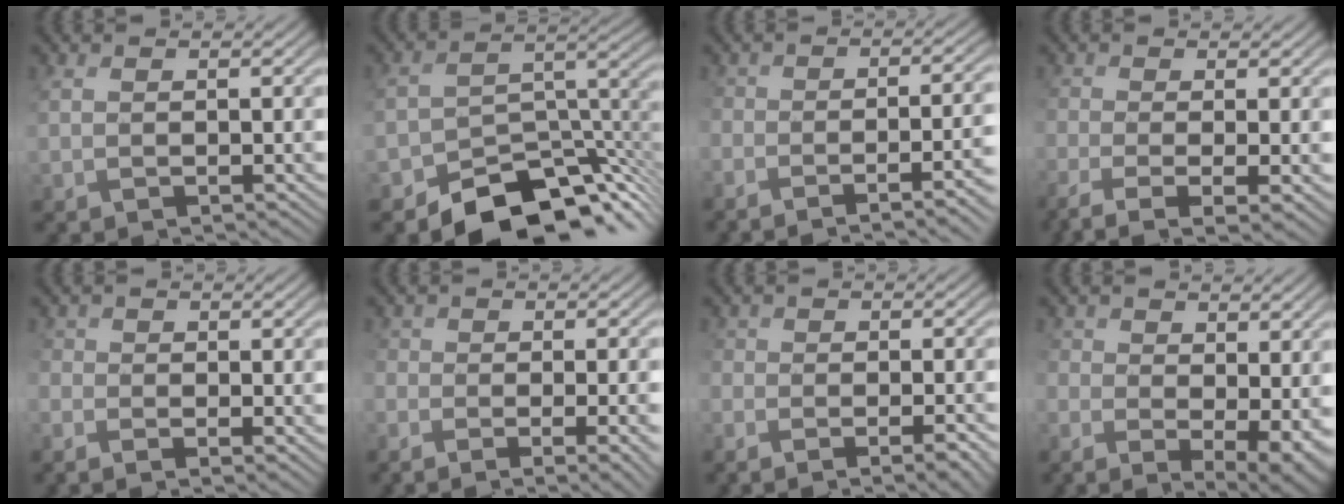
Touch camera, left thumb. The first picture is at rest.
{"total": 11.5, "force": [-8.4, 5.7, 5.4], "torque": [-0.069, -0.018, -0.147]}
{"total": 9.2, "force": [-5.5, 2.6, 6.9], "torque": [-0.084, -0.001, -0.062]}
{"total": 7.0, "force": [-3.5, 2.4, 5.5], "torque": [-0.117, -0.022, -0.064]}
{"total": 3.3, "force": [-1.8, 1.9, 2.0], "torque": [-0.055, -0.014, -0.034]}
{"total": 8.5, "force": [-3.7, 3.9, 6.6], "torque": [-0.104, -0.016, -0.032]}
{"total": 6.9, "force": [-4.2, 3.0, 4.5], "torque": [-0.063, -0.012, -0.048]}
{"total": 7.7, "force": [-1.6, 4.2, 6.3], "torque": [-0.143, -0.028, -0.020]}